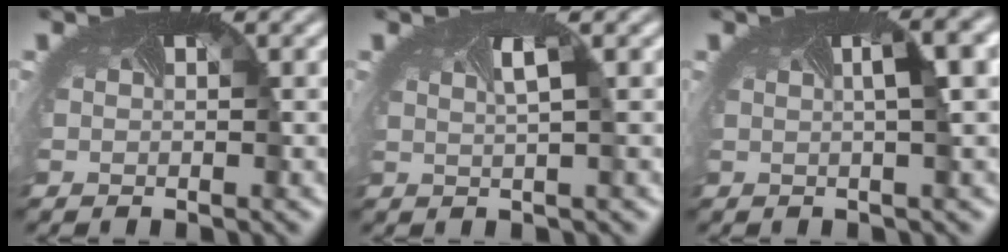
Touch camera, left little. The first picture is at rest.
{"total": 1.2, "force": [0.3, -0.1, 1.2], "torque": [-0.013, 0.000, 0.005]}
{"total": 4.8, "force": [1.2, 1.2, 4.5], "torque": [-0.035, 0.018, 0.012]}